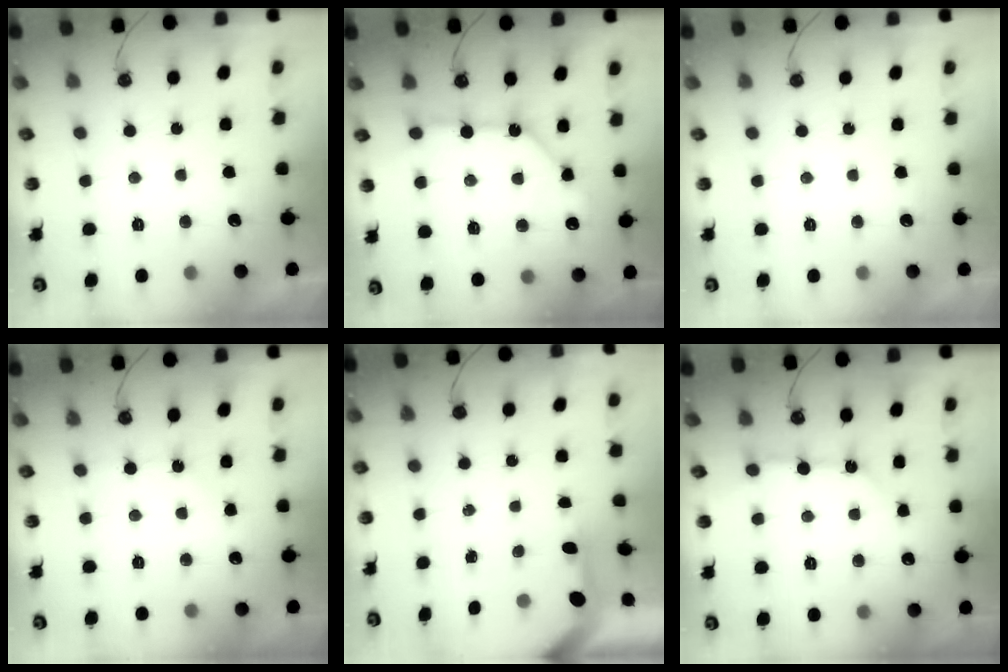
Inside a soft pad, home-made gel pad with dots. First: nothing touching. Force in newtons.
{"total": 12.1, "press": 12.0, "slide": 1.4}
{"total": 0.0}
{"total": 4.1, "press": 4.1, "slide": 0.7}
{"total": 2.9, "press": 2.9, "slide": 0.2}
{"total": 6.3, "press": 6.3, "slide": 0.5}